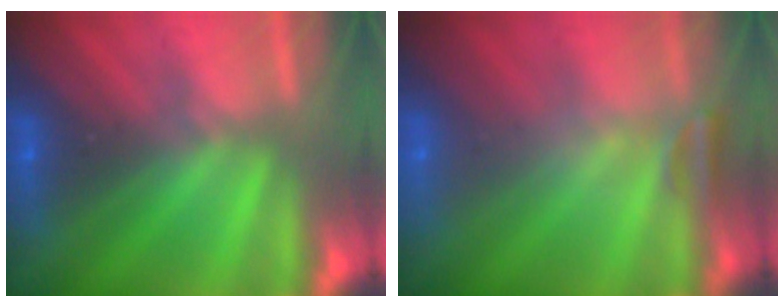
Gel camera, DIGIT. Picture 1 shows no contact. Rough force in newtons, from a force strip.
{"total": 2.4}